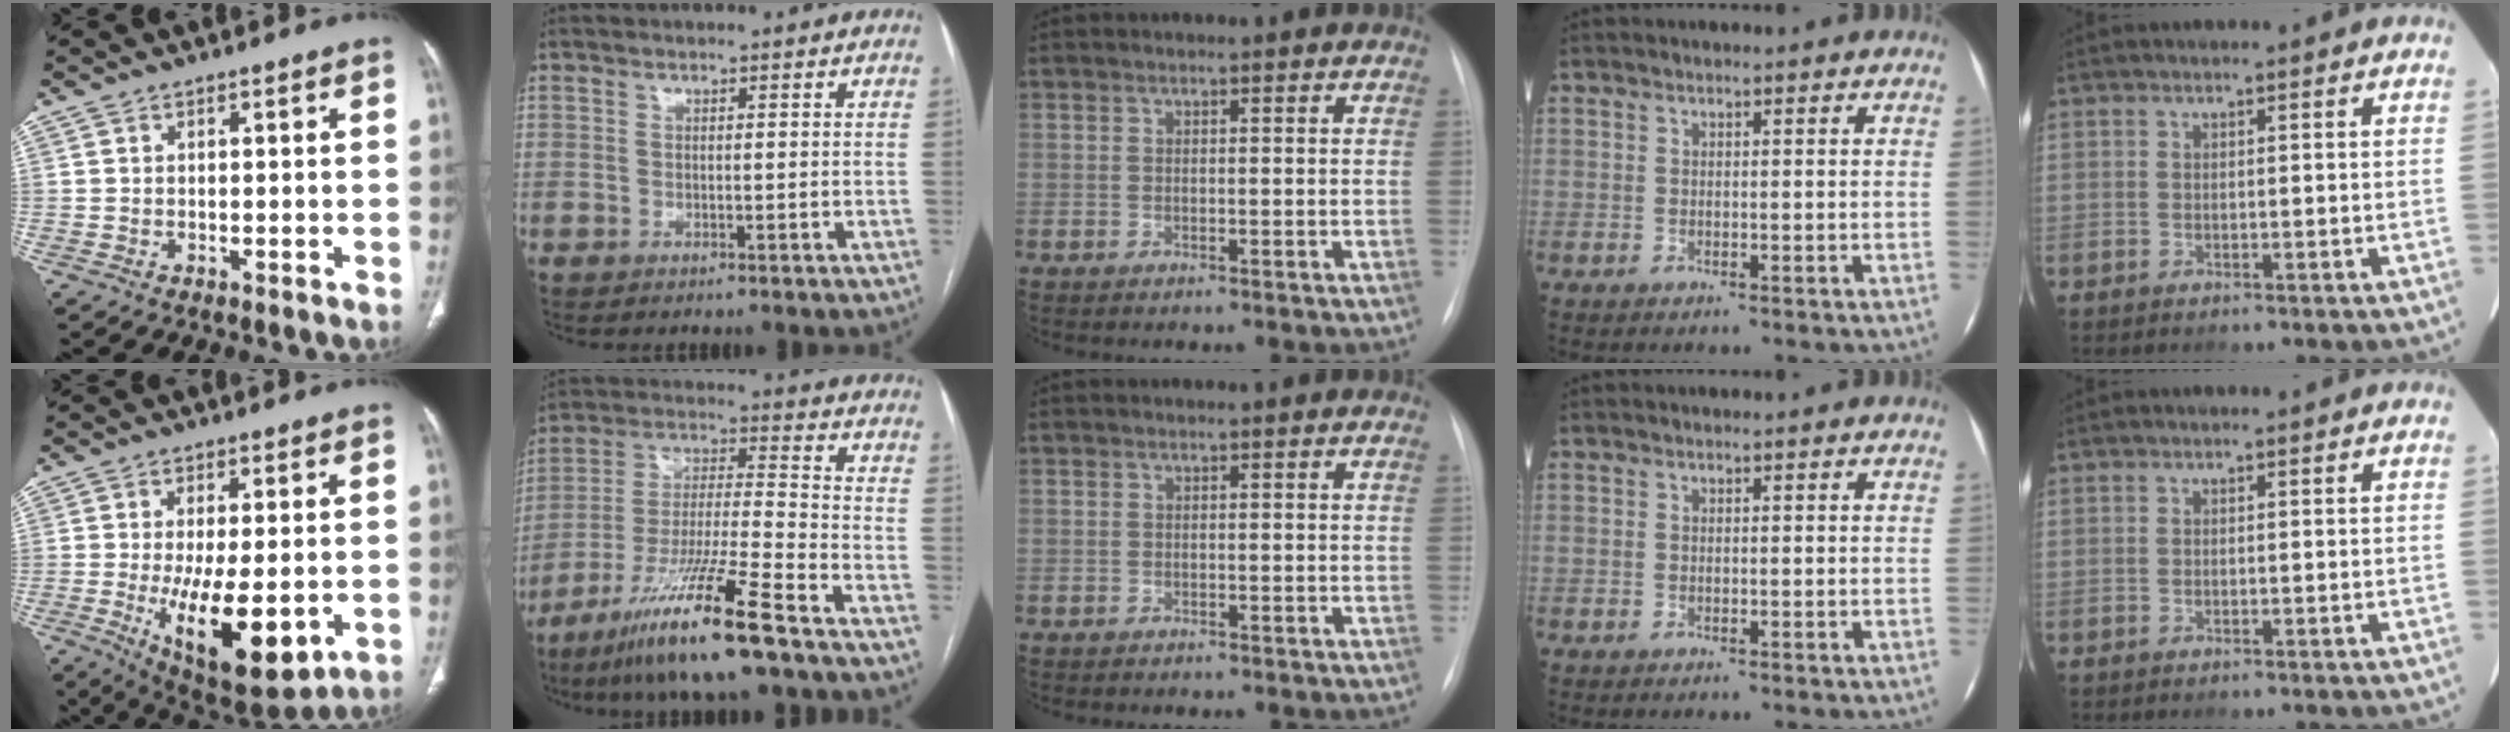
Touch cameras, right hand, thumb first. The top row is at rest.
{"thumb": {"total": 16.4, "force": [-3.4, 6.5, 14.6], "torque": [-0.232, -0.025, -0.033]}, "index": {"total": 16.1, "force": [-10.8, -0.3, 11.9], "torque": [-0.246, -0.033, -0.200]}}